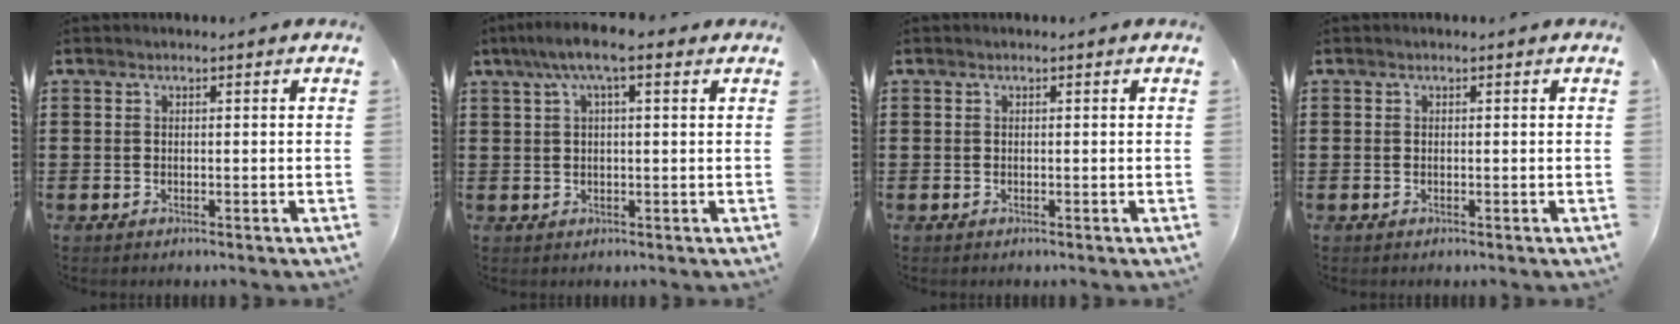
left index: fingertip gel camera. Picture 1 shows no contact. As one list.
[{"total": 6.0, "force": [2.9, 1.0, 5.1], "torque": [-0.104, 0.008, 0.050]}, {"total": 0.0}, {"total": 0.0}]